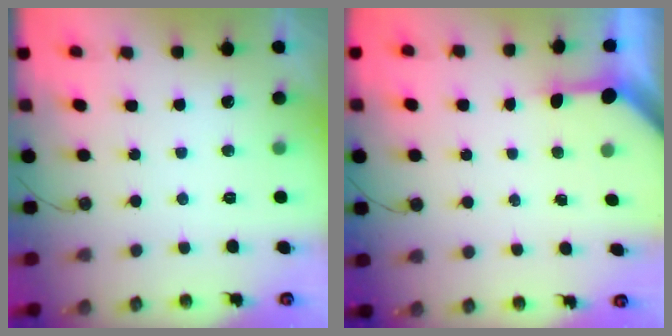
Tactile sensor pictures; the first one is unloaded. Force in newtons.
{"total": 3.4, "press": 3.4, "slide": 0.3}